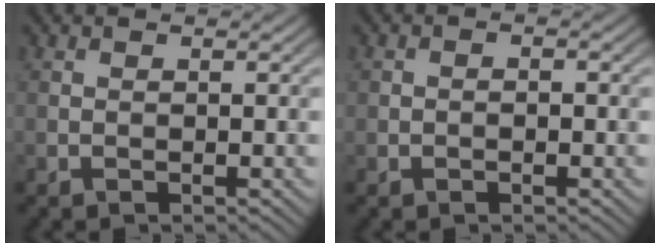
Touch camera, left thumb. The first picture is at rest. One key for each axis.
{"total": 0.7, "fx": -0.7, "fy": 0.0, "fz": 0.3, "tx": 0.000, "ty": 0.002, "tz": -0.014}